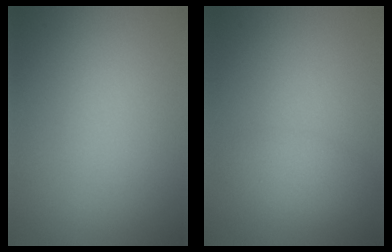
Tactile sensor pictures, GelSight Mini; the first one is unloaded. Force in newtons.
{"total": 2.2, "press": 2.2, "slide": 0.1}